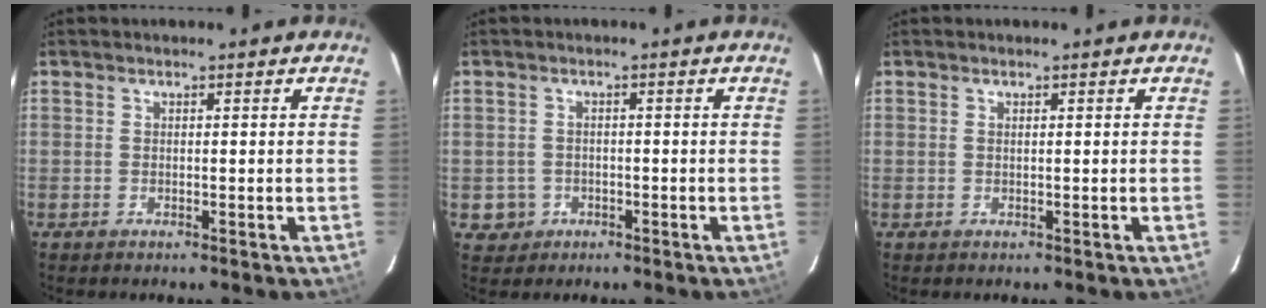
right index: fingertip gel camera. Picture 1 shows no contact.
{"total": 3.8, "force": [-1.1, 3.7, 0.3], "torque": [-0.016, 0.010, -0.010]}
{"total": 0.0}